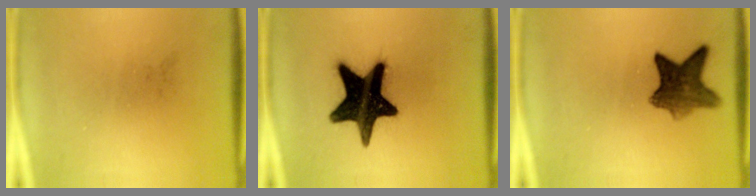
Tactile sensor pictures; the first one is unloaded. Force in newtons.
{"total": 18.1}
{"total": 7.7}